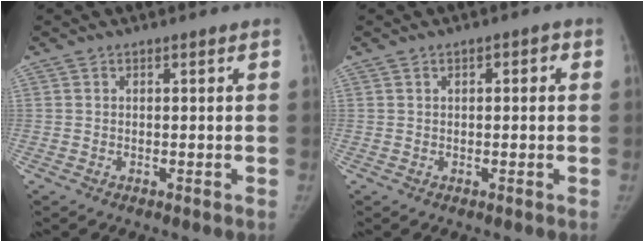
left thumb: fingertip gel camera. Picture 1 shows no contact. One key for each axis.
{"total": 1.8, "fx": 0.4, "fy": 1.0, "fz": 1.5, "tx": -0.012, "ty": 0.008, "tz": 0.002}